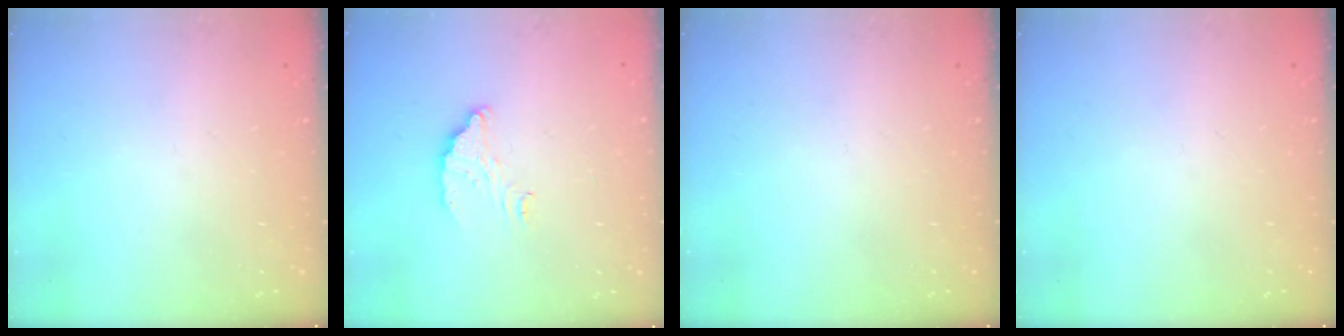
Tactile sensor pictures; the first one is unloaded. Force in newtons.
{"total": 4.9, "press": 4.9, "slide": 0.3}
{"total": 0.0}
{"total": 0.0}